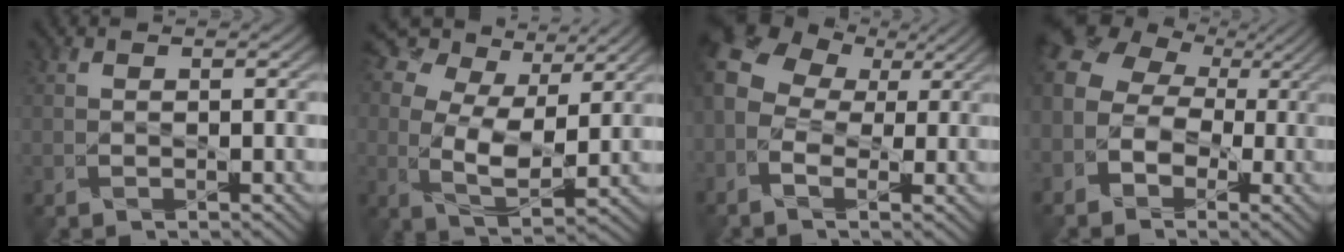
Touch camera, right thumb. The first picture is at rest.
{"total": 10.9, "force": [5.0, 6.1, 7.6], "torque": [-0.185, 0.018, 0.081]}
{"total": 10.8, "force": [1.1, 8.2, 7.0], "torque": [-0.191, 0.016, 0.009]}
{"total": 9.6, "force": [-0.3, 8.0, 5.2], "torque": [-0.136, 0.000, -0.017]}